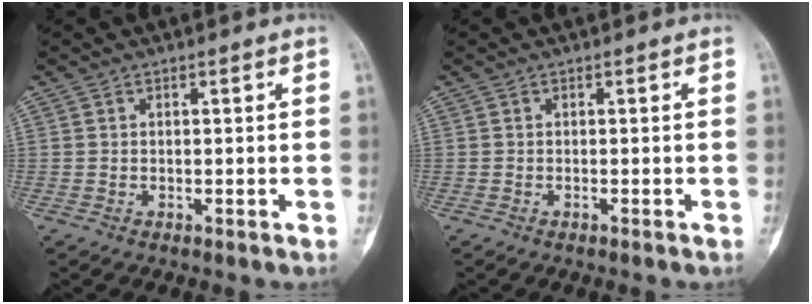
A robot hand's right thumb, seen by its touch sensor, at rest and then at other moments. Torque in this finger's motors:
{"motor_torque": [0.49, -0.33, -0.16, 0.05, 0.01]}